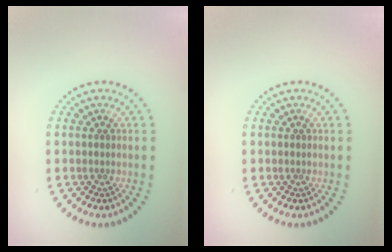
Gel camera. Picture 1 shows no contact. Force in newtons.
{"total": 0.0}